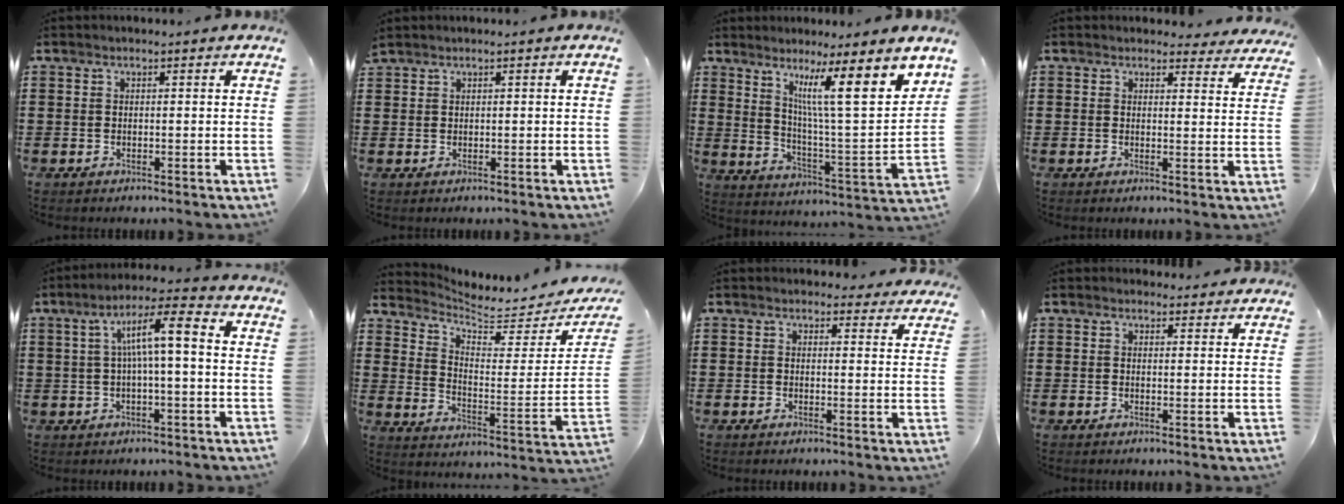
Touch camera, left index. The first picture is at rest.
{"total": 0.8, "force": [0.8, 0.2, 0.1], "torque": [-0.004, 0.000, 0.016]}
{"total": 11.8, "force": [7.4, 0.9, 9.1], "torque": [-0.164, -0.048, 0.113]}
{"total": 2.7, "force": [2.4, 1.1, 0.4], "torque": [-0.002, -0.012, 0.041]}
{"total": 7.9, "force": [0.9, 1.4, 7.7], "torque": [-0.149, 0.013, 0.010]}
{"total": 5.0, "force": [4.8, 0.6, 1.1], "torque": [-0.044, -0.050, 0.079]}
{"total": 2.2, "force": [1.9, 1.0, 0.2], "torque": [-0.005, -0.003, 0.034]}
{"total": 1.7, "force": [1.5, 0.8, -0.1], "torque": [0.004, 0.002, 0.027]}